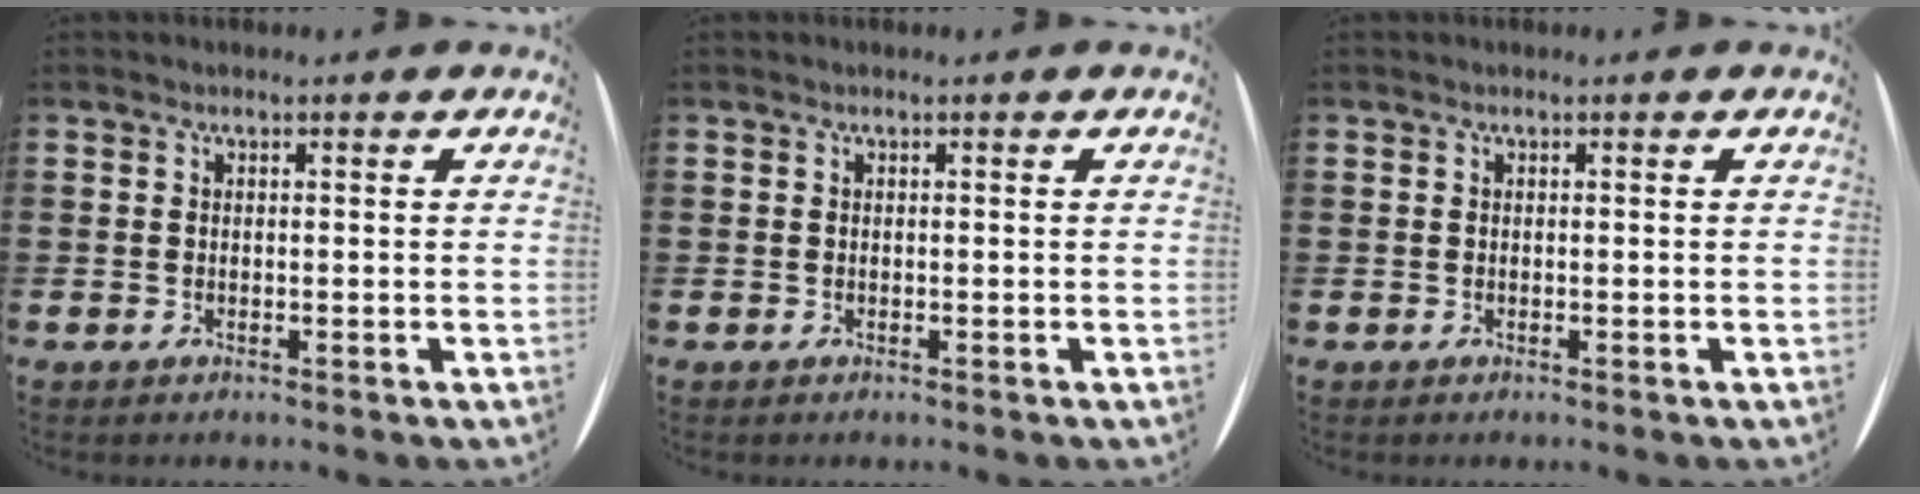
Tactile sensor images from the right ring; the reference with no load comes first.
{"total": 0.0}
{"total": 0.0}